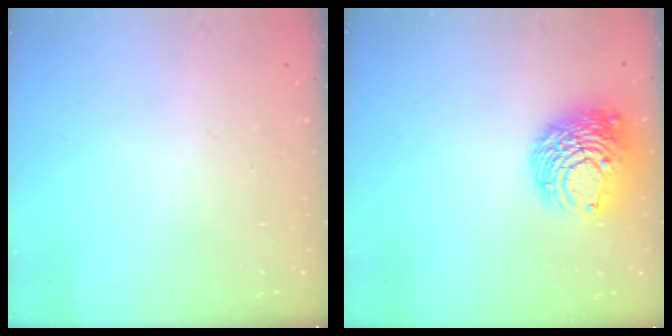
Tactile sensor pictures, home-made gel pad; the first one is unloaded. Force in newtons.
{"total": 11.5, "press": 11.4, "slide": 1.3}